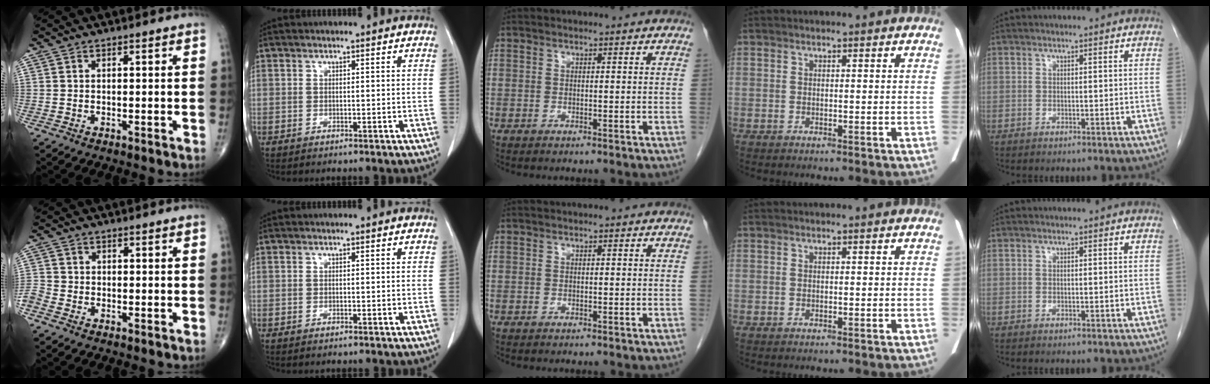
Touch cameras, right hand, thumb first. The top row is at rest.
{"thumb": {"total": 3.0, "force": [-2.1, 1.8, 1.2], "torque": [-0.030, 0.005, -0.047]}}